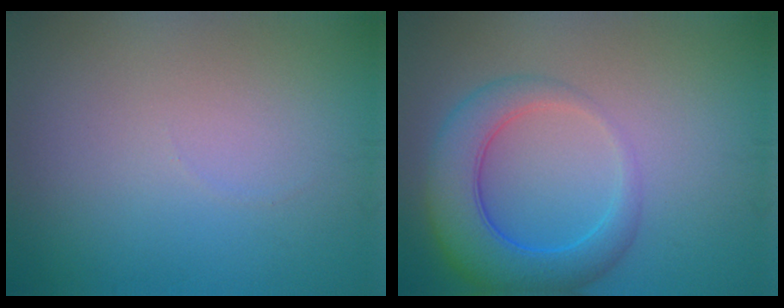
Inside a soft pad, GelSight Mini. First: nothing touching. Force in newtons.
{"total": 6.4, "press": 6.4, "slide": 0.3}